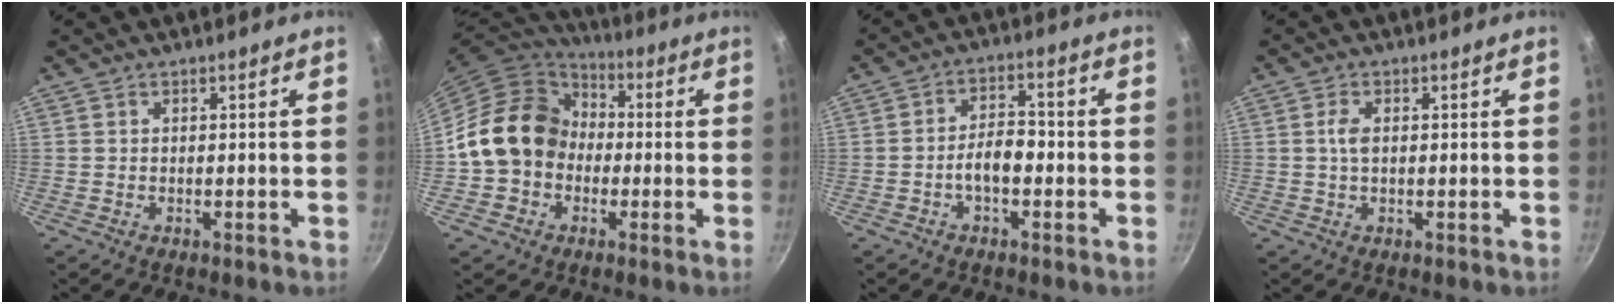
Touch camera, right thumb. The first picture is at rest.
{"total": 15.3, "force": [-0.7, 13.0, 8.1], "torque": [-0.101, 0.040, -0.022]}
{"total": 5.7, "force": [-1.8, 3.1, 4.4], "torque": [-0.059, 0.029, -0.035]}
{"total": 2.6, "force": [0.3, 1.4, 2.1], "torque": [-0.044, 0.004, 0.004]}